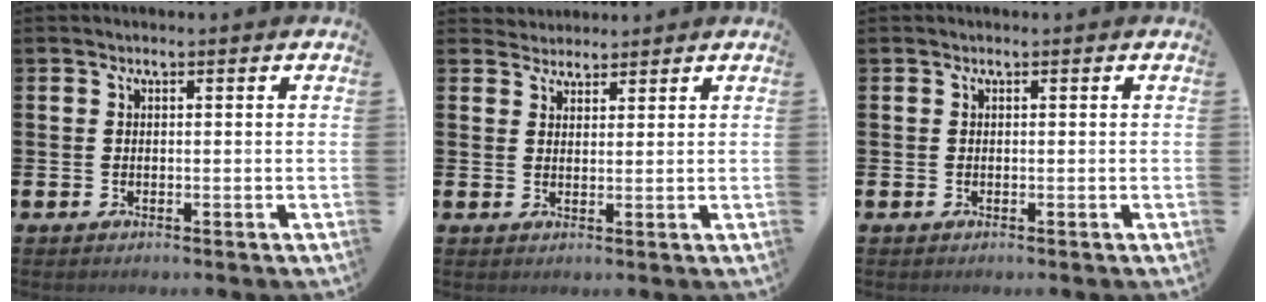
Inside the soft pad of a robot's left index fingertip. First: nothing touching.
{"total": 2.7, "force": [2.4, 1.0, -0.4], "torque": [0.006, -0.009, 0.044]}
{"total": 0.0}